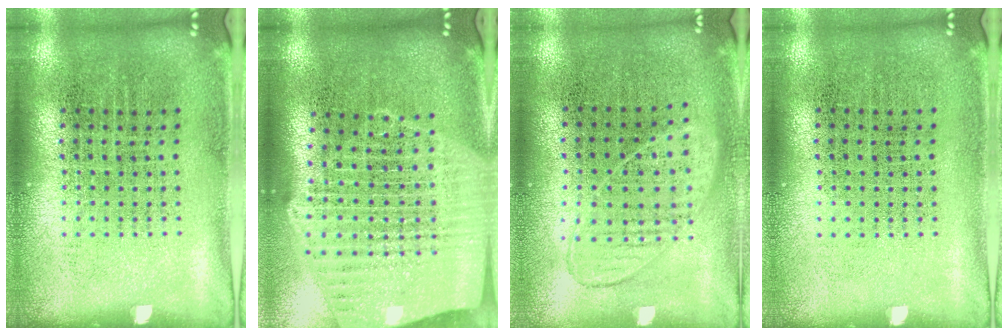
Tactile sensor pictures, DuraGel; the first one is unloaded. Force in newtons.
{"total": 2.6, "press": 2.2, "slide": 1.4}
{"total": 0.9, "press": 0.8, "slide": 0.3}
{"total": 0.0}